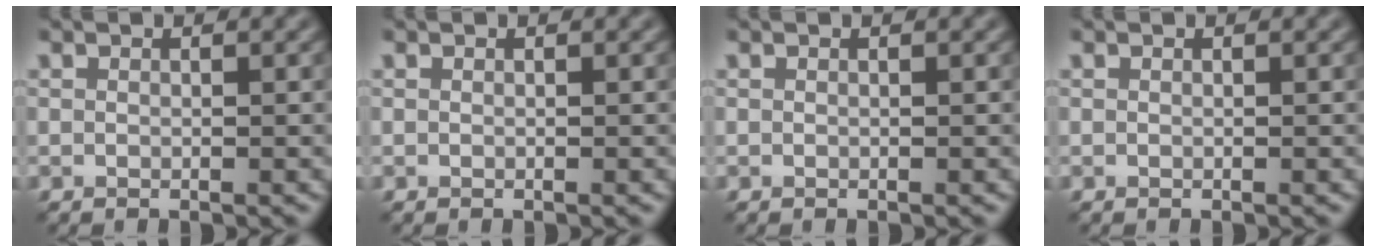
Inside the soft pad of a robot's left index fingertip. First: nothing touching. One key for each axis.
{"total": 0.0}
{"total": 0.0}
{"total": 0.0}